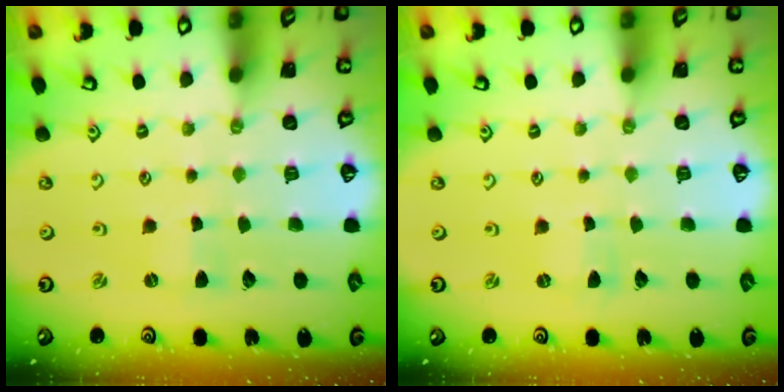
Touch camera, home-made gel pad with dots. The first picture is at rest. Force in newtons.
{"total": 0.0}